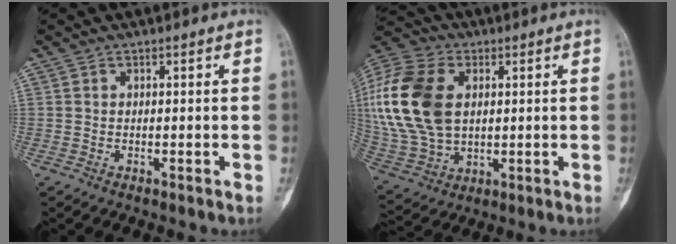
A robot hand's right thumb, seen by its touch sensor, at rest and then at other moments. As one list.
[{"total": 24.7, "force": [4.3, 16.7, 17.7], "torque": [-0.408, 0.011, 0.088]}]